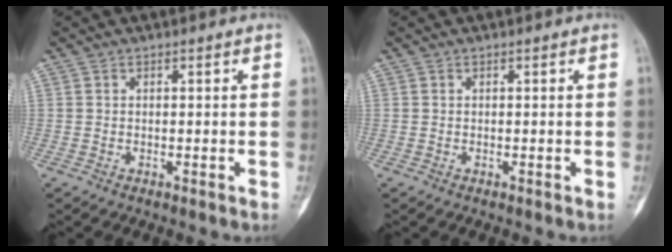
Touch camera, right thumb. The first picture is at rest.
{"total": 0.0}